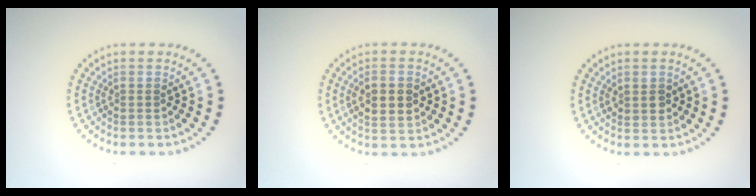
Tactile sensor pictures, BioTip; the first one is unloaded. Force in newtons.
{"total": 3.1, "press": 3.1, "slide": 0.2}
{"total": 1.4, "press": 1.4, "slide": 0.4}